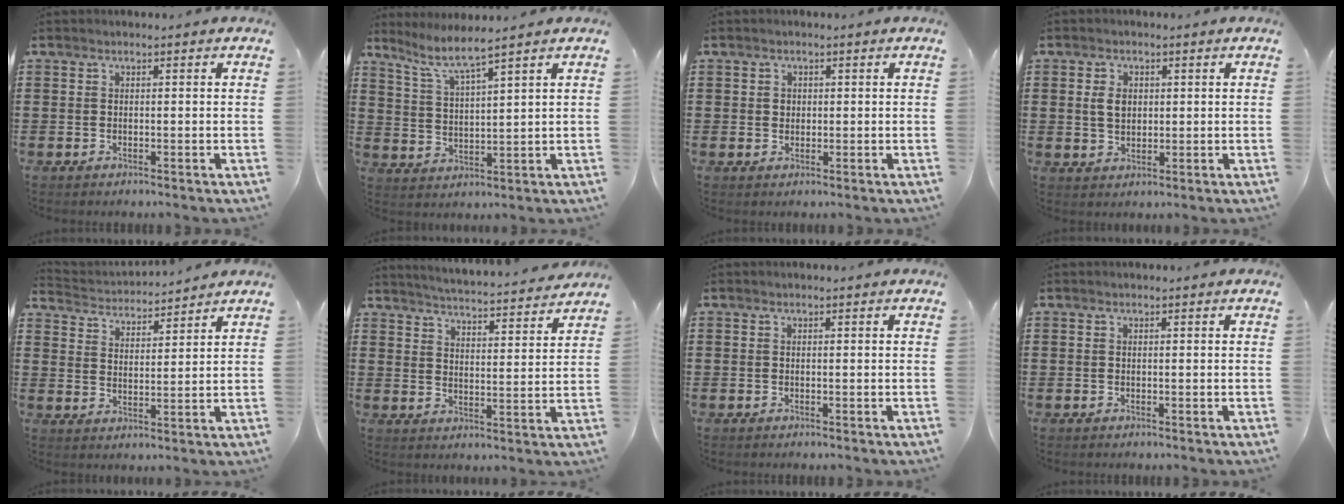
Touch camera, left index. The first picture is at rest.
{"total": 4.6, "force": [3.9, -0.3, 2.4], "torque": [-0.063, -0.020, 0.066]}
{"total": 1.2, "force": [0.3, 1.1, 0.4], "torque": [-0.011, 0.007, 0.005]}
{"total": 3.3, "force": [0.7, 2.3, 2.3], "torque": [-0.043, 0.005, 0.010]}
{"total": 3.3, "force": [3.3, 0.4, -0.1], "torque": [-0.018, -0.020, 0.054]}
{"total": 4.0, "force": [3.9, -0.6, 0.5], "torque": [-0.030, -0.037, 0.062]}
{"total": 0.0}
{"total": 0.0}